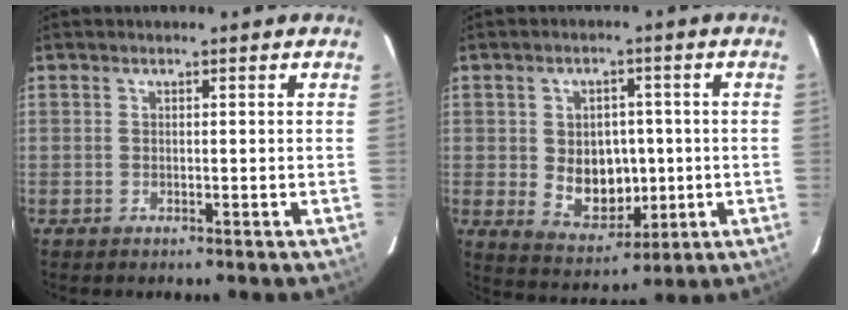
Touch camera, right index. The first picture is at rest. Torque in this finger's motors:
{"motor_torque": [0.30, -0.07, 0.45, 0.06]}